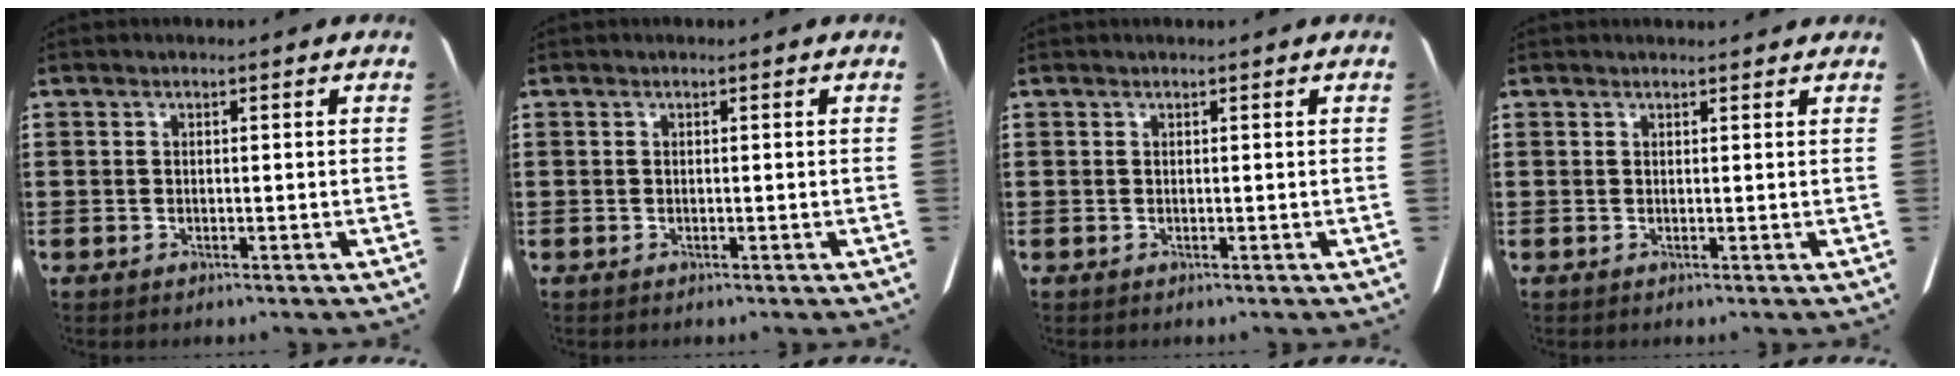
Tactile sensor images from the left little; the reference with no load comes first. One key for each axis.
{"total": 0.0}
{"total": 0.0}
{"total": 0.8, "fx": 0.7, "fy": 0.1, "fz": 0.3, "tx": 0.002, "ty": -0.002, "tz": 0.010}